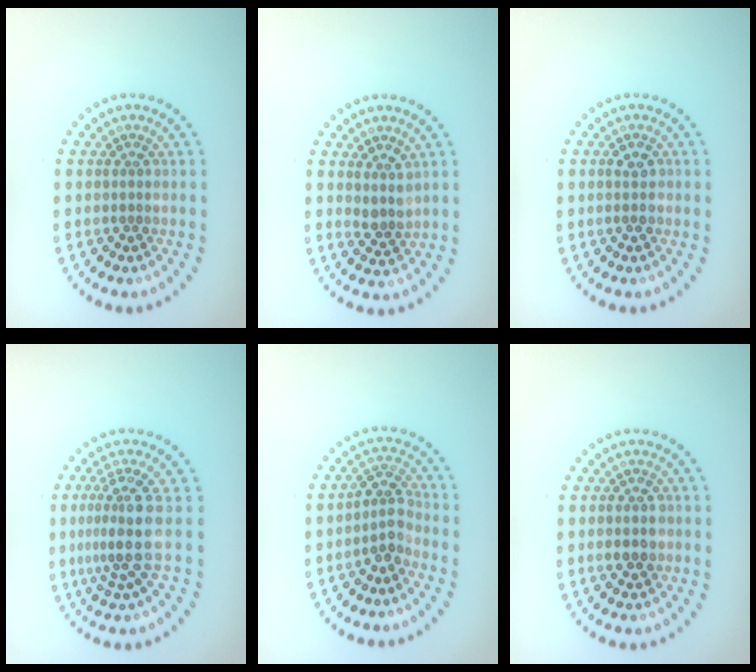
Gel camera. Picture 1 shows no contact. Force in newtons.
{"total": 1.8, "press": 1.5, "slide": 0.9}
{"total": 1.6, "press": 1.5, "slide": 0.3}
{"total": 3.9, "press": 2.8, "slide": 2.6}
{"total": 2.7, "press": 2.0, "slide": 1.8}
{"total": 2.0, "press": 2.0, "slide": 0.3}